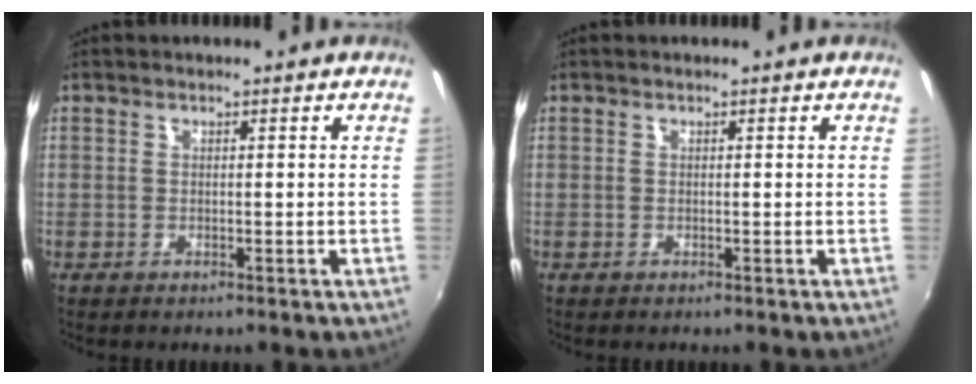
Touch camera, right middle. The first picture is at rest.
{"total": 0.0}